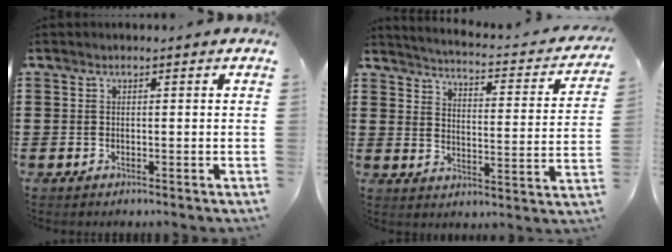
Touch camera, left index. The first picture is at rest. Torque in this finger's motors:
{"motor_torque": [1.29, -0.85, 0.13, 0.00]}